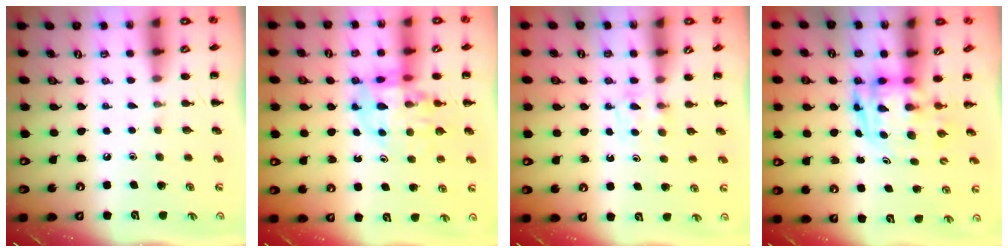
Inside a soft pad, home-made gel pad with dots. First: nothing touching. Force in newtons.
{"total": 11.4, "press": 11.0, "slide": 3.3}
{"total": 4.7, "press": 4.4, "slide": 1.6}
{"total": 3.2, "press": 3.1, "slide": 0.7}